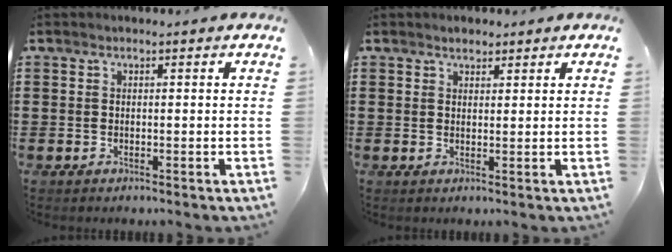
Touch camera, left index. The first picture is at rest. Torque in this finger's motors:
{"motor_torque": [0.24, -0.26, 0.00, 0.01]}